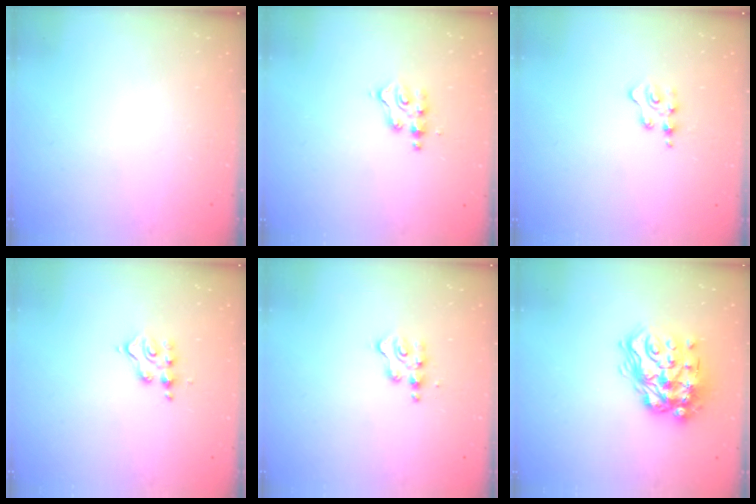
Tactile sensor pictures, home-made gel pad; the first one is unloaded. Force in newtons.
{"total": 3.9, "press": 3.9, "slide": 0.5}
{"total": 3.1, "press": 3.1, "slide": 0.5}
{"total": 4.7, "press": 4.7, "slide": 0.5}
{"total": 3.9, "press": 3.8, "slide": 0.6}
{"total": 18.1, "press": 18.1, "slide": 1.3}